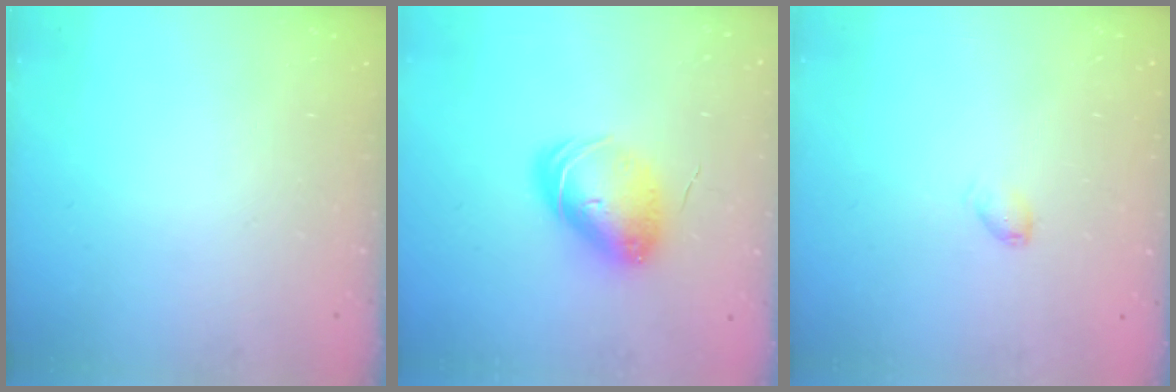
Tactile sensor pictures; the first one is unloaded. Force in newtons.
{"total": 10.3, "press": 10.3, "slide": 0.8}
{"total": 2.9, "press": 2.9, "slide": 0.4}